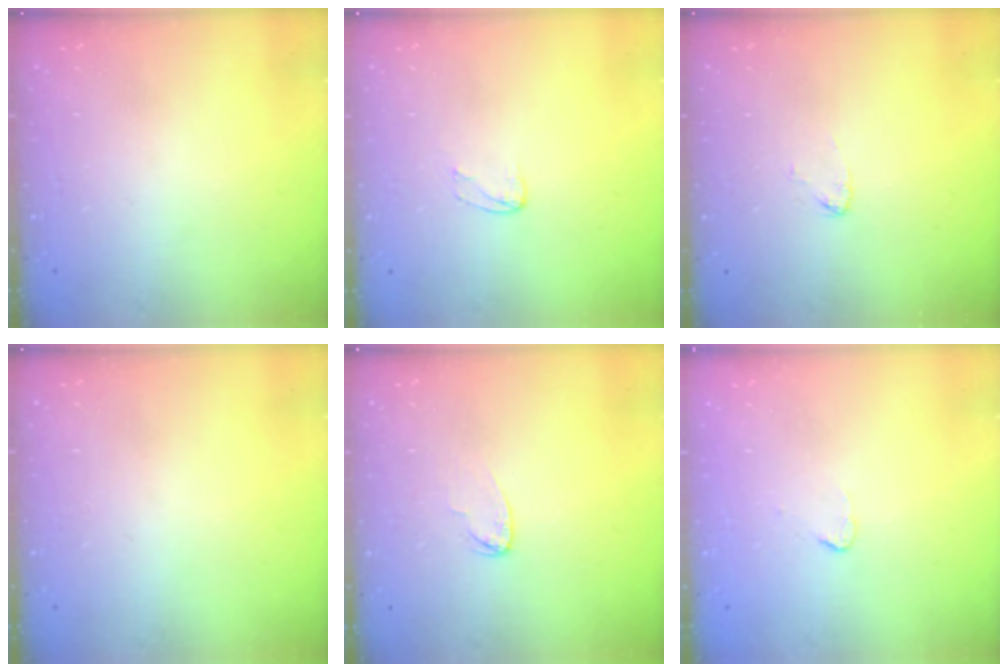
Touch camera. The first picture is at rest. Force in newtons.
{"total": 3.1, "press": 3.1, "slide": 0.2}
{"total": 2.6, "press": 2.6, "slide": 0.1}
{"total": 0.0}
{"total": 3.9, "press": 3.9, "slide": 0.3}
{"total": 2.6, "press": 2.6, "slide": 0.2}